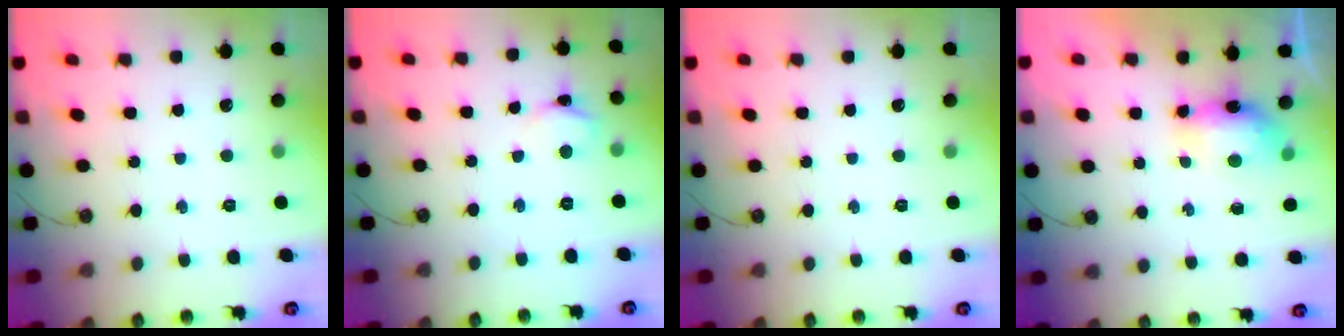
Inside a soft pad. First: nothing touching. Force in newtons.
{"total": 3.7, "press": 3.7, "slide": 0.3}
{"total": 0.0}
{"total": 7.8, "press": 7.6, "slide": 1.8}